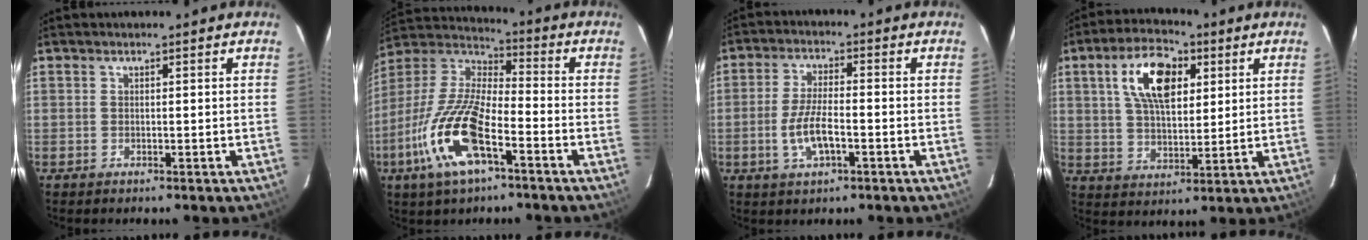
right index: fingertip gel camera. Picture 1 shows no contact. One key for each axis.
{"total": 17.9, "fx": -8.2, "fy": 5.9, "fz": 14.8, "tx": -0.311, "ty": -0.021, "tz": -0.169}
{"total": 7.4, "fx": -2.6, "fy": 2.4, "fz": 6.5, "tx": -0.134, "ty": -0.002, "tz": -0.048}
{"total": 12.4, "fx": 4.6, "fy": 6.2, "fz": 9.6, "tx": -0.175, "ty": 0.026, "tz": 0.082}